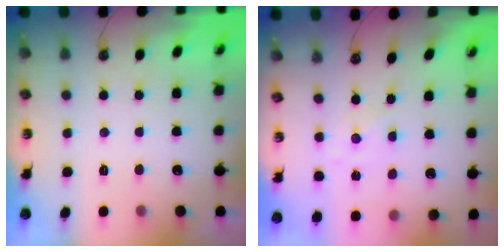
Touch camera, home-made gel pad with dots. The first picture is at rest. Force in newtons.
{"total": 0.0}